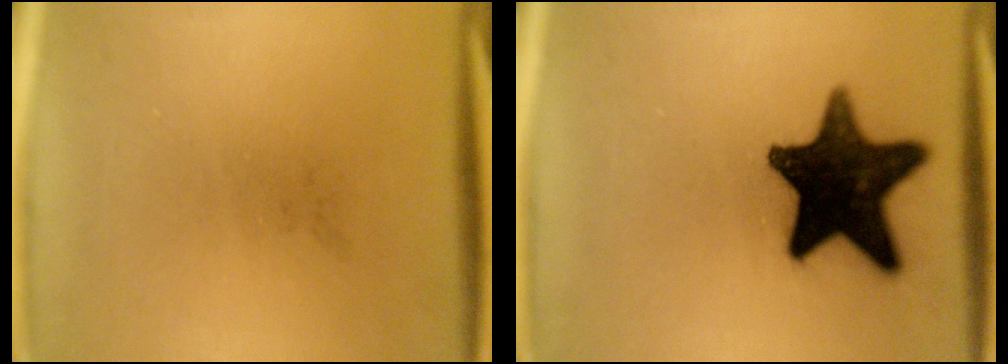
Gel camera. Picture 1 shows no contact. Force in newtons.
{"total": 17.6}